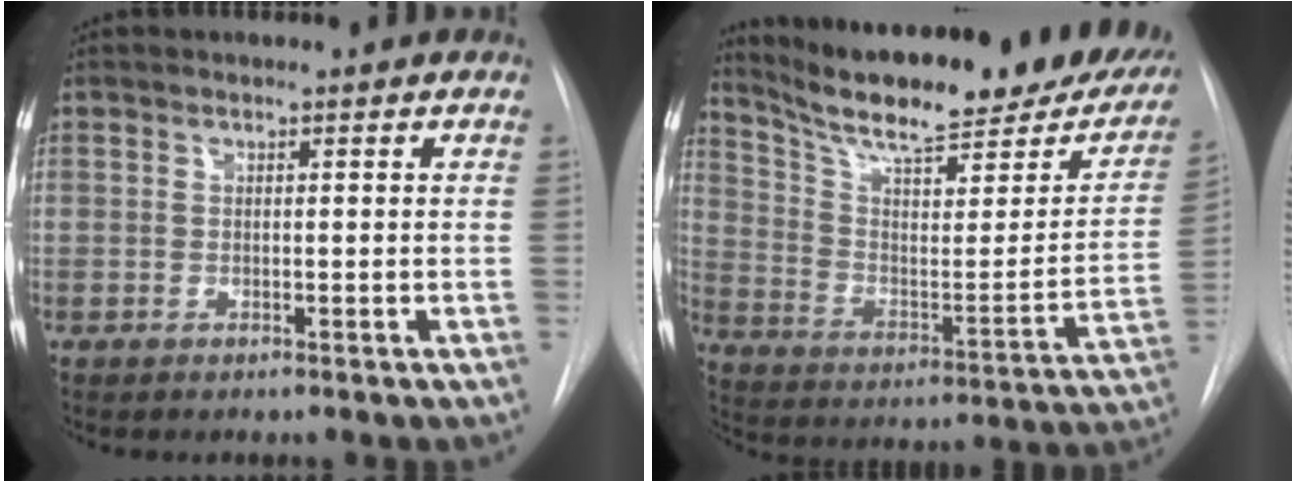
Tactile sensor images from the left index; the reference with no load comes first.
{"total": 27.9, "force": [22.6, 5.6, 15.4], "torque": [-0.231, -0.044, 0.311]}